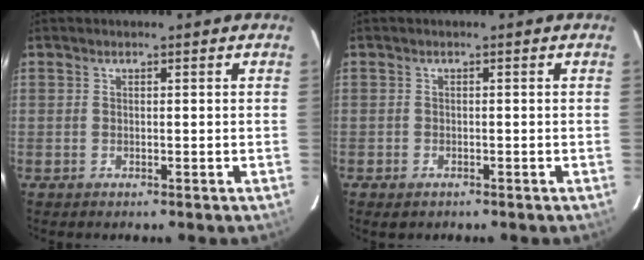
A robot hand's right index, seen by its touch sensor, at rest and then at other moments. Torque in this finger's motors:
{"motor_torque": [0.02, -0.11, -0.15, -0.03]}